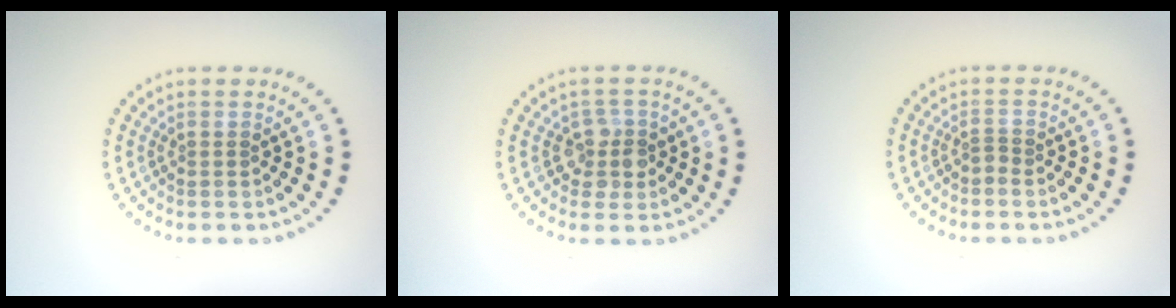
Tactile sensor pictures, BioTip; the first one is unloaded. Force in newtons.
{"total": 2.4, "press": 2.2, "slide": 1.1}
{"total": 0.6, "press": 0.3, "slide": 0.5}